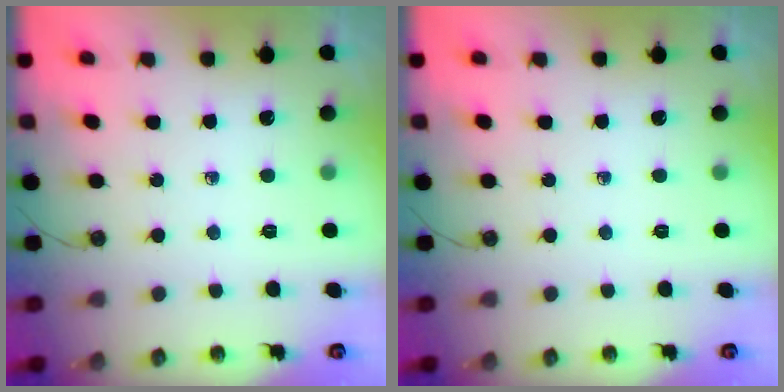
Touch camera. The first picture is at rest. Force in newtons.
{"total": 0.0}